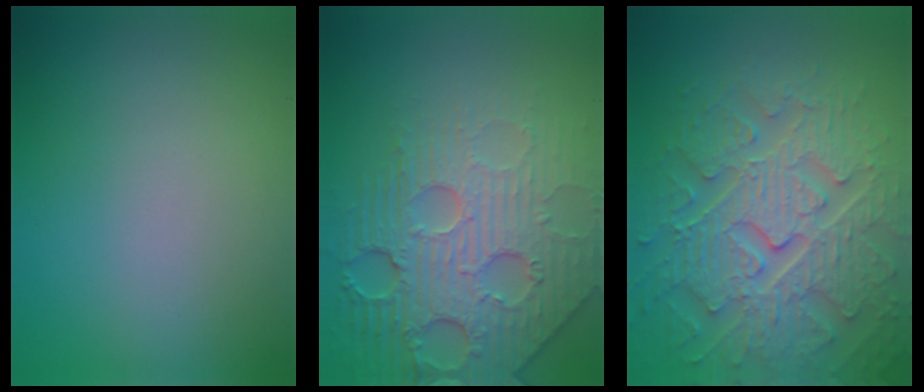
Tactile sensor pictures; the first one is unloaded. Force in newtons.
{"total": 6.2, "press": 5.3, "slide": 3.4}
{"total": 8.3, "press": 6.5, "slide": 5.1}